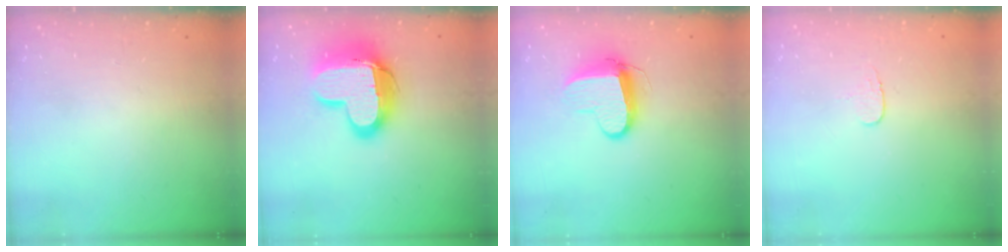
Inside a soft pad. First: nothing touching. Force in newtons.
{"total": 17.0, "press": 17.0, "slide": 1.2}
{"total": 9.6, "press": 9.5, "slide": 0.9}
{"total": 3.9, "press": 3.8, "slide": 0.4}